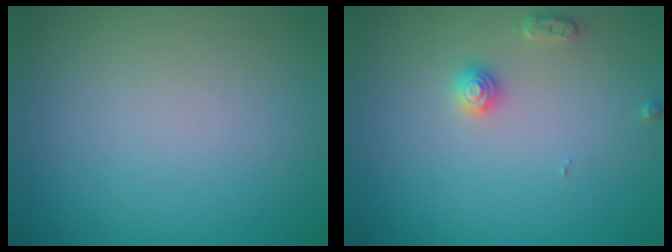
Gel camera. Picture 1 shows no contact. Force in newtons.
{"total": 1.7, "press": 1.7, "slide": 0.3}